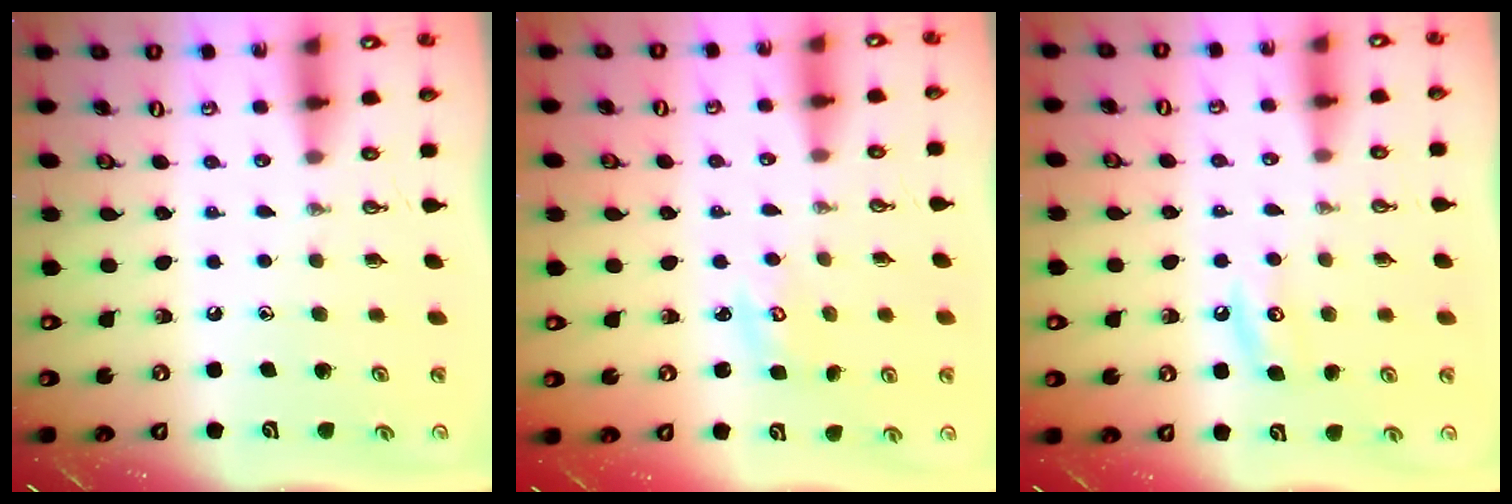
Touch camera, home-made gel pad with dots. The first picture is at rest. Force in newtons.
{"total": 2.7, "press": 2.7, "slide": 0.3}
{"total": 5.3, "press": 5.3, "slide": 0.5}